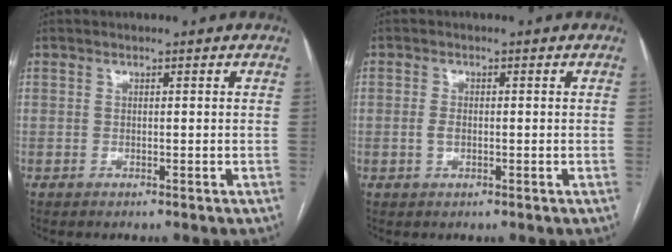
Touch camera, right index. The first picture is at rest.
{"total": 1.8, "force": [-0.3, 1.0, 1.5], "torque": [-0.031, 0.002, -0.004]}